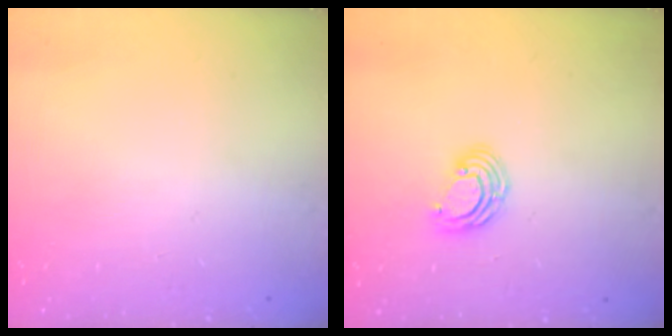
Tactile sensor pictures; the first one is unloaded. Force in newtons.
{"total": 6.5, "press": 6.4, "slide": 0.8}